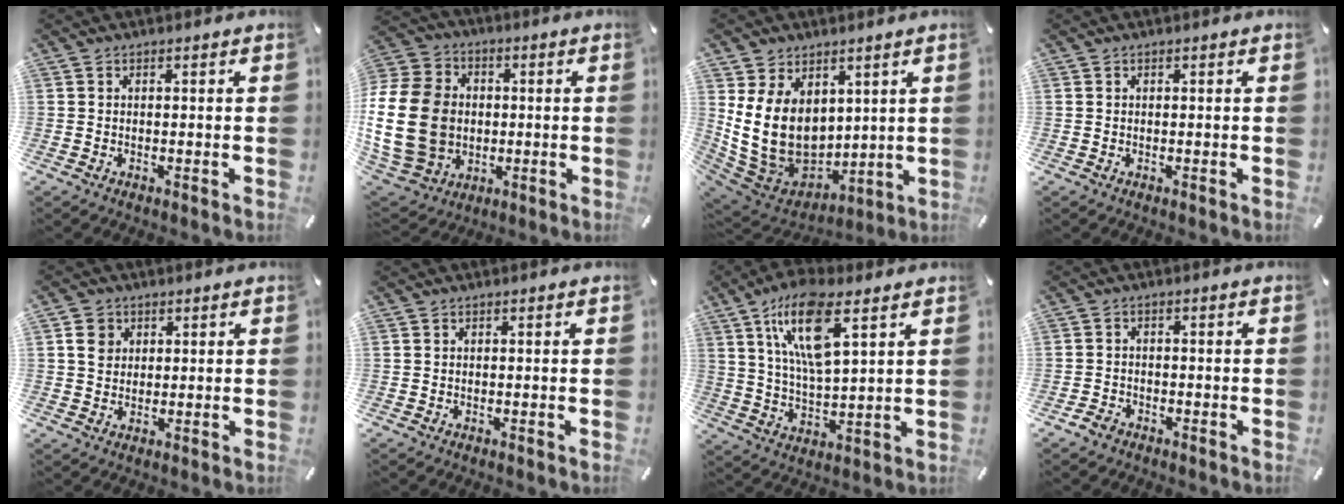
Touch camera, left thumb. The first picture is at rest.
{"total": 22.2, "force": [-1.5, 17.9, 13.0], "torque": [-0.267, 0.011, -0.017]}
{"total": 16.5, "force": [3.0, 13.0, 9.7], "torque": [-0.211, -0.043, 0.064]}
{"total": 0.0}
{"total": 4.2, "force": [1.3, 3.9, 1.2], "torque": [-0.011, 0.000, 0.021]}
{"total": 0.0}
{"total": 14.9, "force": [8.3, 5.0, 11.3], "torque": [-0.230, -0.021, 0.141]}
{"total": 2.3, "force": [-1.8, 1.2, 0.5], "torque": [-0.016, 0.007, -0.039]}